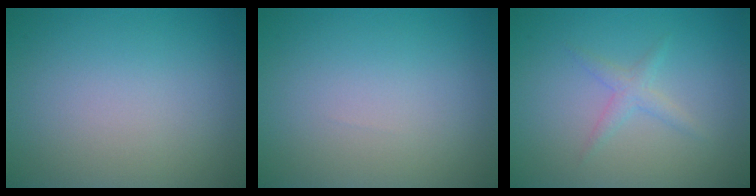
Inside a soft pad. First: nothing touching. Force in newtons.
{"total": 0.0}
{"total": 1.4, "press": 1.4, "slide": 0.1}